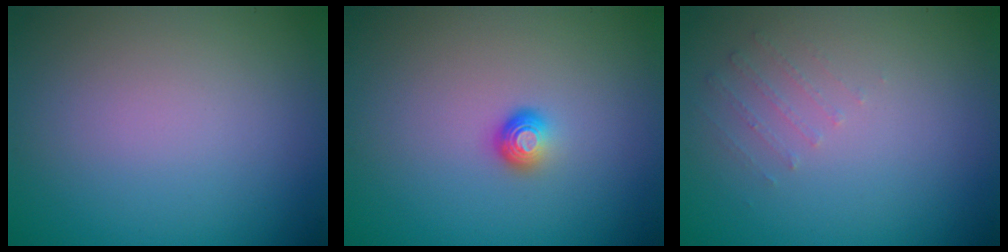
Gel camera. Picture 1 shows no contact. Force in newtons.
{"total": 1.6, "press": 1.1, "slide": 1.1}
{"total": 0.6, "press": 0.5, "slide": 0.4}